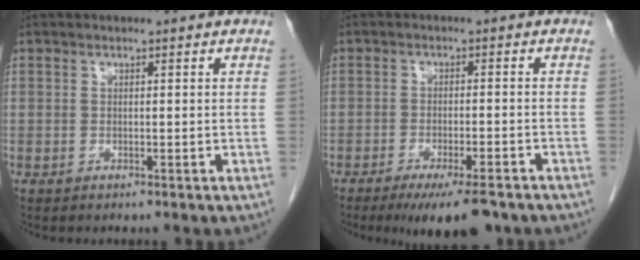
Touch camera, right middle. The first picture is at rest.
{"total": 8.7, "force": [-6.6, 1.6, 5.5], "torque": [-0.076, -0.013, -0.098]}